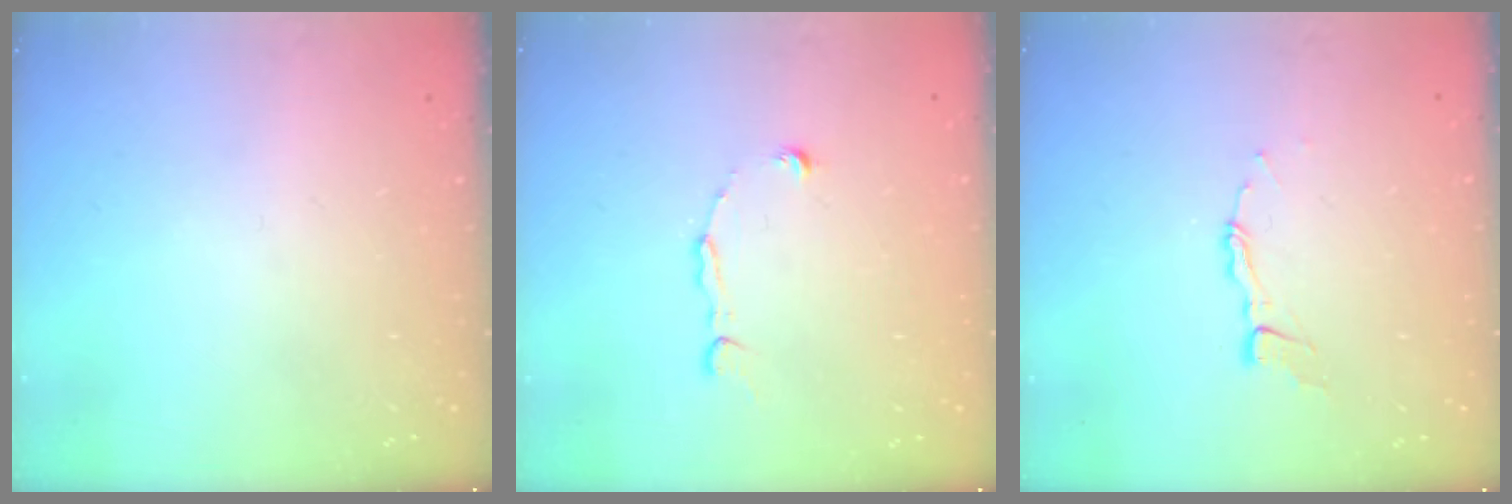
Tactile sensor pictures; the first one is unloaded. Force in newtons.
{"total": 2.8, "press": 2.8, "slide": 0.2}
{"total": 3.9, "press": 3.9, "slide": 0.2}